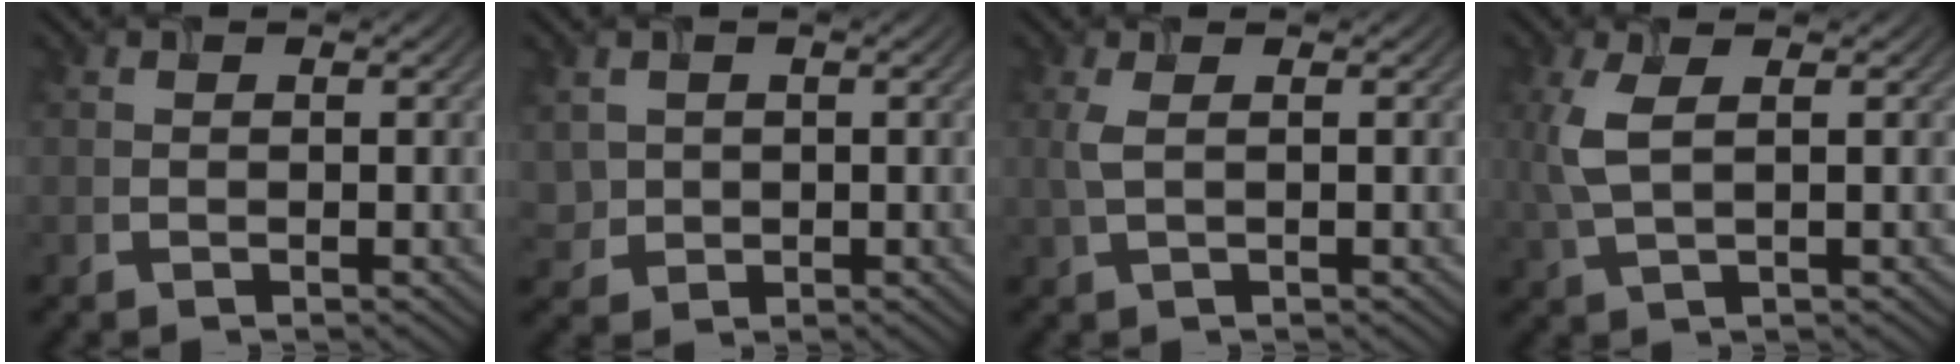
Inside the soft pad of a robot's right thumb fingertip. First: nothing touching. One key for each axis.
{"total": 2.1, "fx": 0.5, "fy": 2.0, "fz": 0.5, "tx": -0.020, "ty": -0.007, "tz": 0.011}
{"total": 2.0, "fx": 0.3, "fy": 0.5, "fz": 2.0, "tx": -0.050, "ty": 0.006, "tz": 0.007}
{"total": 4.6, "fx": 0.9, "fy": 1.6, "fz": 4.2, "tx": -0.112, "ty": 0.005, "tz": 0.018}